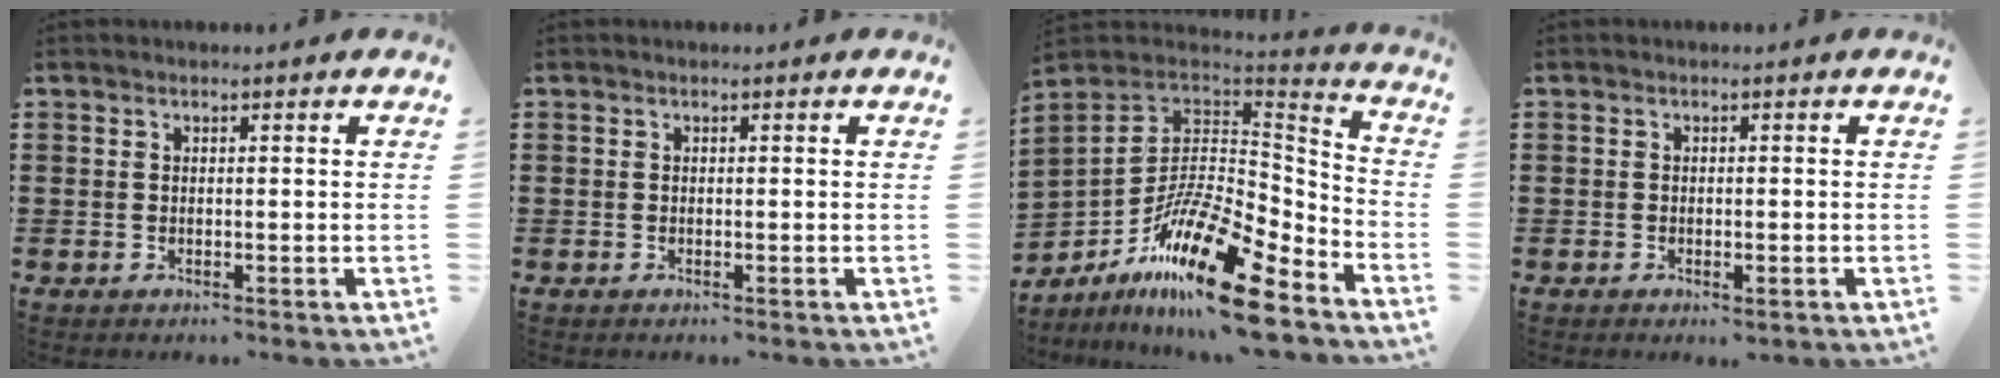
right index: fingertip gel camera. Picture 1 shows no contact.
{"total": 0.0}
{"total": 18.9, "force": [-12.2, 4.7, 13.7], "torque": [-0.246, 0.037, -0.219]}
{"total": 0.7, "force": [-0.4, 0.3, 0.4], "torque": [-0.010, -0.004, -0.007]}